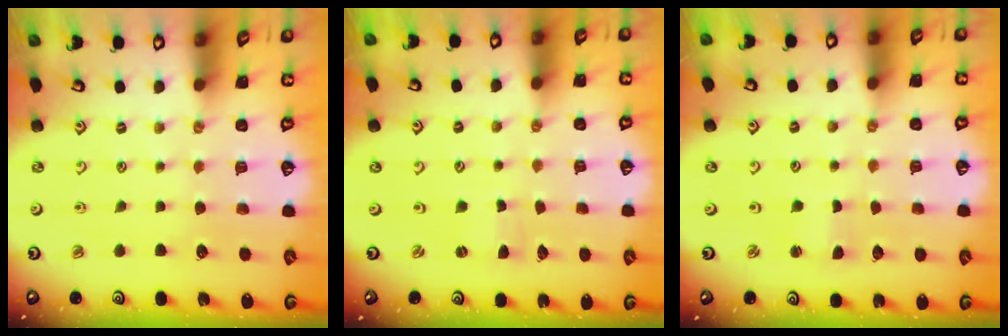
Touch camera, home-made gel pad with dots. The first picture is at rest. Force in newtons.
{"total": 0.5, "press": 0.5, "slide": 0.1}
{"total": 1.9, "press": 1.9, "slide": 0.3}